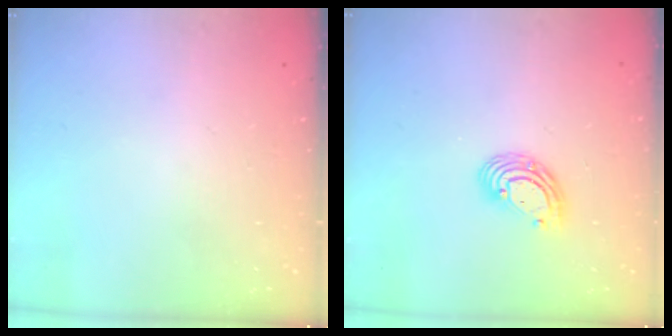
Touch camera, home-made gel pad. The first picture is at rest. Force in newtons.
{"total": 8.0, "press": 7.9, "slide": 1.2}